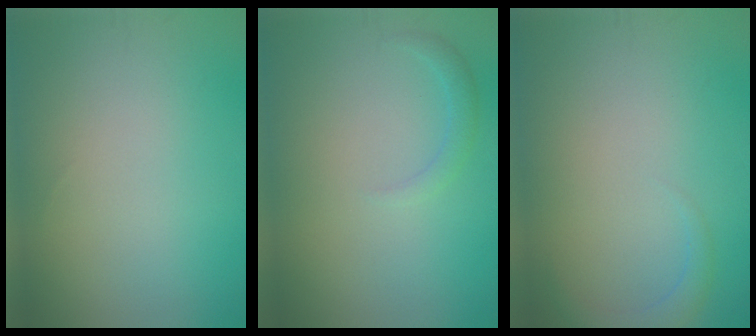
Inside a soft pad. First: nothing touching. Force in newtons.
{"total": 1.1, "press": 1.1, "slide": 0.0}
{"total": 1.5, "press": 1.5, "slide": 0.1}